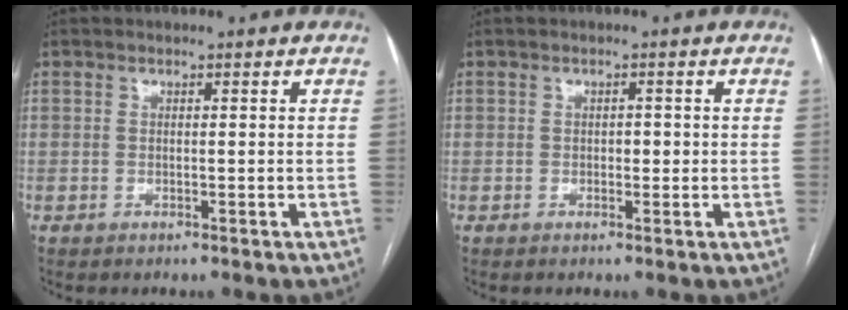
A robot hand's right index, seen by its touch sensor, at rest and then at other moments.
{"total": 1.3, "force": [-0.1, 0.8, 1.0], "torque": [-0.010, 0.004, -0.002]}